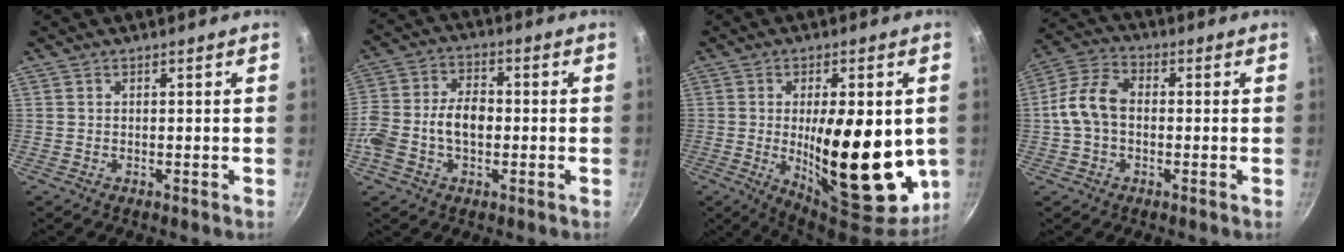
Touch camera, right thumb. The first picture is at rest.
{"total": 11.7, "force": [-1.8, 7.6, 8.7], "torque": [-0.176, 0.033, -0.037]}
{"total": 24.1, "force": [-2.1, 9.3, 22.1], "torque": [-0.287, -0.038, -0.007]}
{"total": 9.1, "force": [-0.4, 6.2, 6.6], "torque": [-0.129, 0.029, -0.017]}